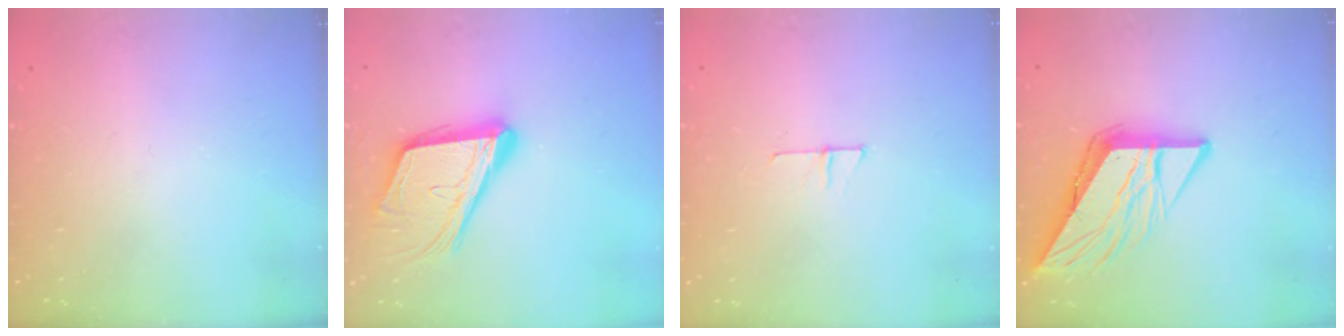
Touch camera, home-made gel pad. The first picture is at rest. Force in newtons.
{"total": 17.4, "press": 17.0, "slide": 3.7}
{"total": 4.5, "press": 4.5, "slide": 0.4}
{"total": 12.2, "press": 12.2, "slide": 1.4}